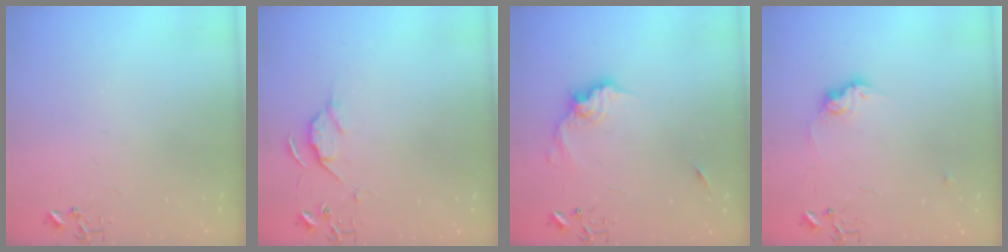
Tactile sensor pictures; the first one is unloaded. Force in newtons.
{"total": 5.7, "press": 5.7, "slide": 0.8}
{"total": 11.5, "press": 11.5, "slide": 0.8}
{"total": 9.4, "press": 9.3, "slide": 0.5}